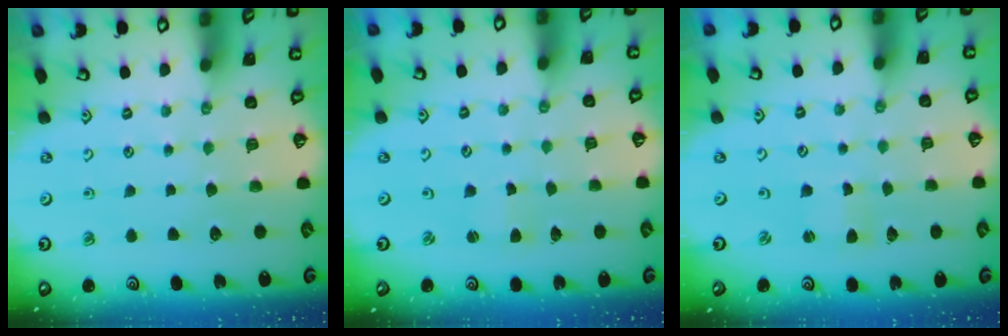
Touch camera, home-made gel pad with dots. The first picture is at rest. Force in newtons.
{"total": 1.8, "press": 1.7, "slide": 0.2}
{"total": 0.7, "press": 0.7, "slide": 0.2}